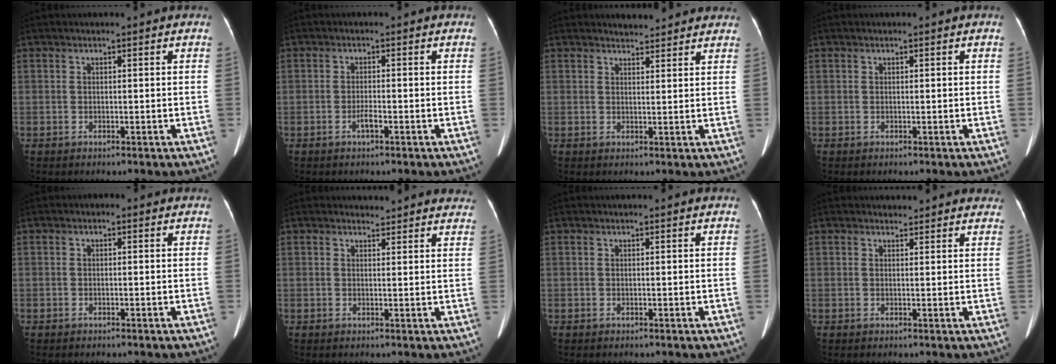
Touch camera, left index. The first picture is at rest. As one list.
[{"total": 1.5, "force": [-0.9, 0.1, 1.2], "torque": [-0.024, 0.001, -0.016]}, {"total": 4.6, "force": [4.4, 1.2, 0.8], "torque": [-0.009, 0.013, 0.049]}, {"total": 0.0}, {"total": 0.8, "force": [-0.1, 0.8, 0.2], "torque": [-0.001, 0.006, -0.007]}, {"total": 8.1, "force": [7.8, 1.9, 0.7], "torque": [0.022, 0.000, 0.062]}, {"total": 0.6, "force": [0.5, 0.0, 0.2], "torque": [-0.005, 0.003, 0.007]}, {"total": 5.9, "force": [5.6, 1.7, 0.7], "torque": [0.010, 0.005, 0.045]}]